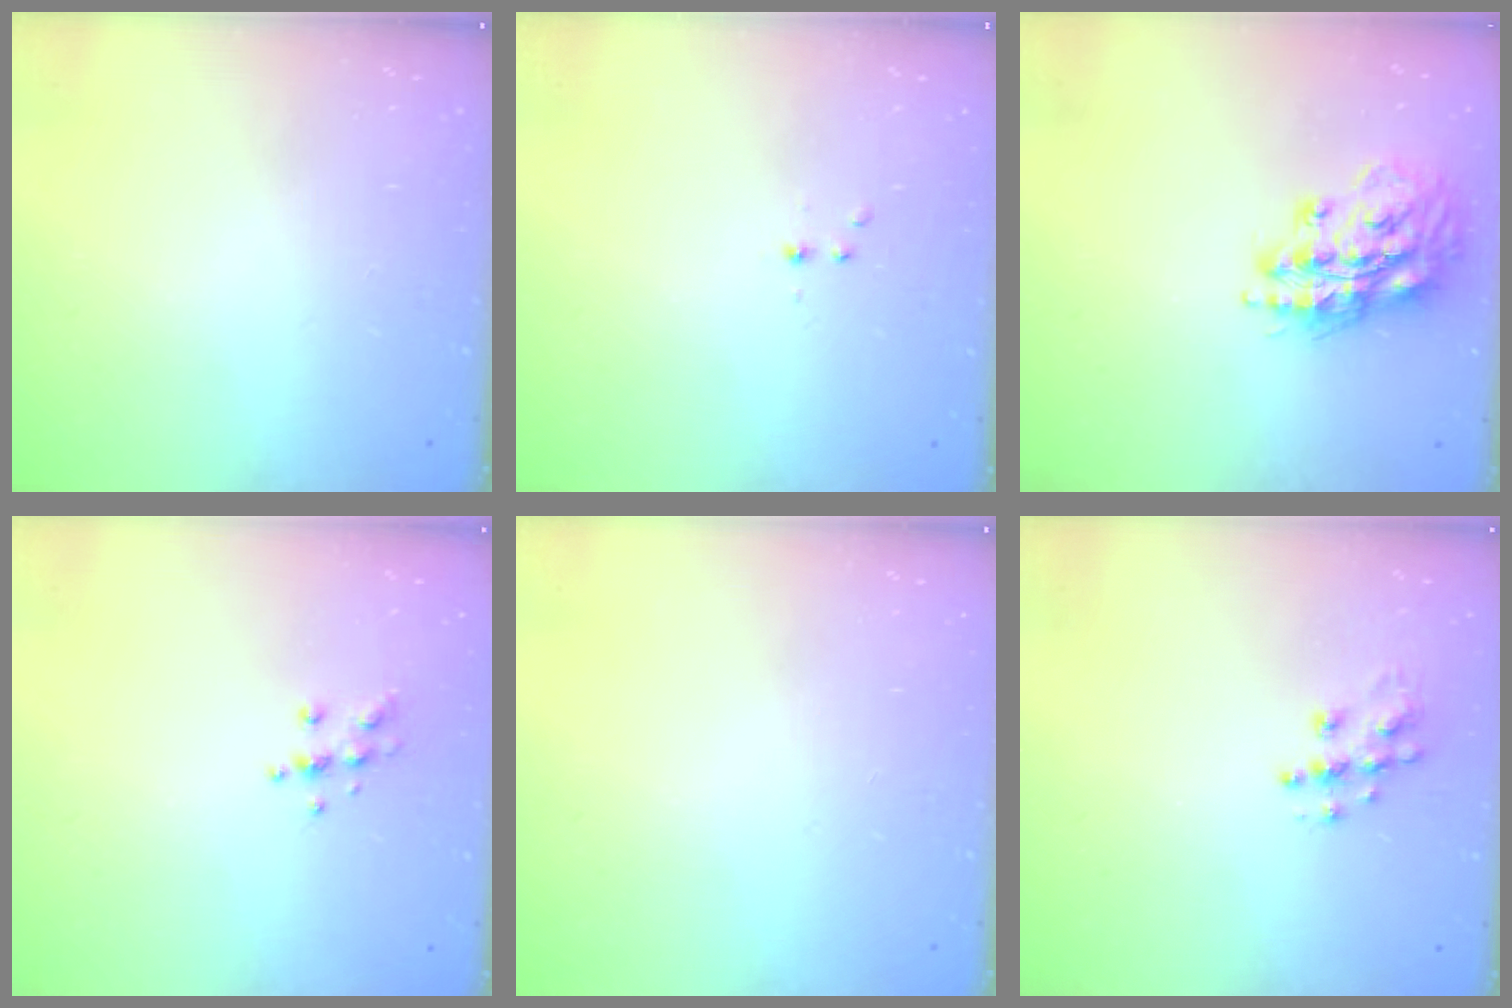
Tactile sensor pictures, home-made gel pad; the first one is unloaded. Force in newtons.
{"total": 2.2, "press": 1.9, "slide": 1.0}
{"total": 15.3, "press": 15.2, "slide": 1.9}
{"total": 5.7, "press": 5.6, "slide": 1.1}
{"total": 0.0}
{"total": 8.5, "press": 8.5, "slide": 0.4}